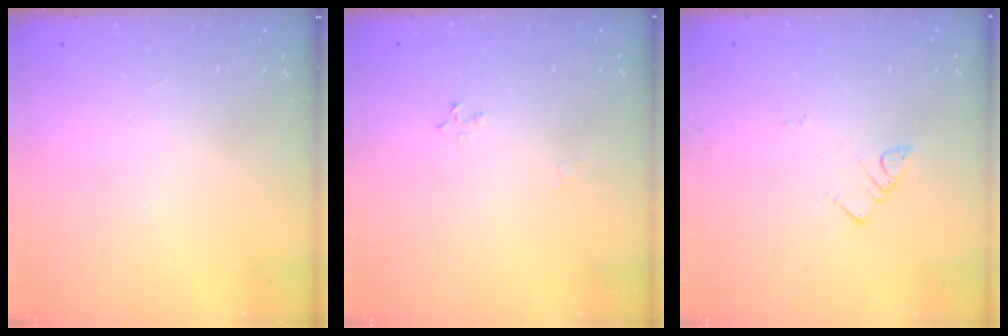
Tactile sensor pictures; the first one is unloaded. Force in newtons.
{"total": 2.9, "press": 2.9, "slide": 0.3}
{"total": 2.7, "press": 2.7, "slide": 0.3}